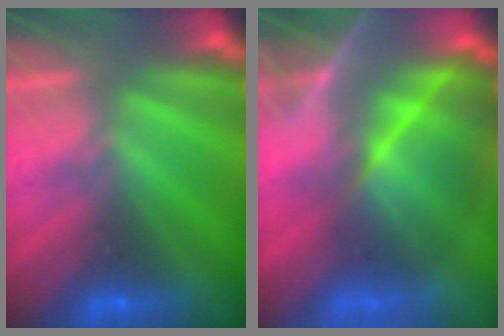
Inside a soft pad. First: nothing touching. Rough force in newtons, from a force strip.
{"total": 7.6}